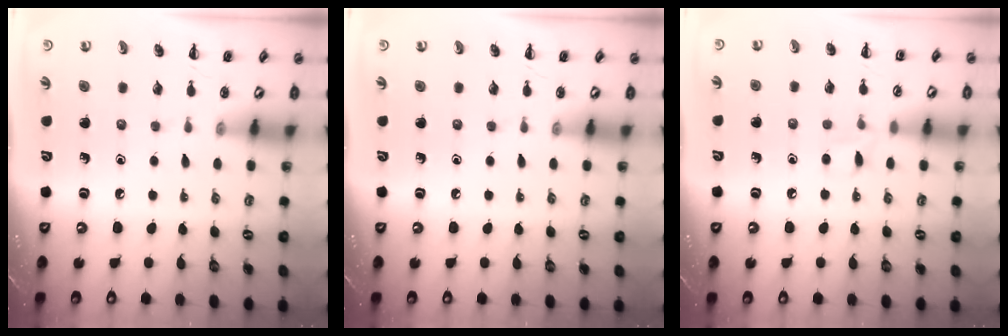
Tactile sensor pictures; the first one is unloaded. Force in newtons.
{"total": 0.0}
{"total": 4.4, "press": 4.1, "slide": 1.4}